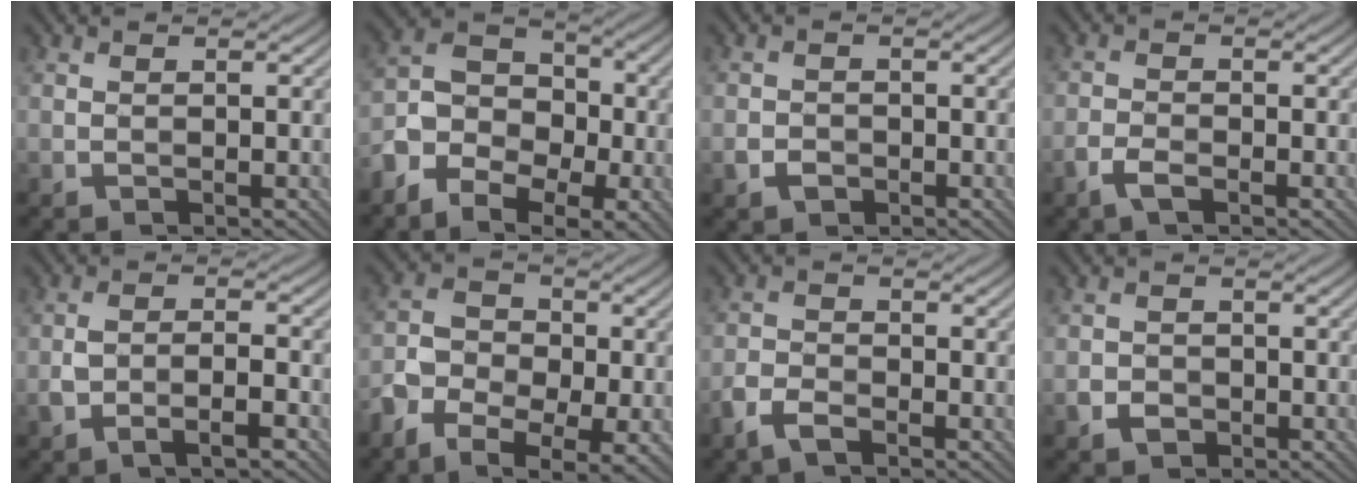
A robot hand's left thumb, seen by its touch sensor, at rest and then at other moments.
{"total": 11.0, "force": [-5.3, 7.2, 6.3], "torque": [-0.136, -0.020, -0.112]}
{"total": 2.0, "force": [-1.1, 1.5, 0.8], "torque": [-0.015, -0.004, -0.021]}
{"total": 2.5, "force": [-1.6, 0.9, 1.7], "torque": [-0.040, -0.002, -0.036]}
{"total": 4.7, "force": [-2.4, 1.7, 3.6], "torque": [-0.074, 0.000, -0.046]}
{"total": 10.1, "force": [-5.1, 6.3, 6.1], "torque": [-0.129, -0.020, -0.105]}
{"total": 3.6, "force": [-2.5, 1.5, 2.1], "torque": [-0.048, -0.004, -0.059]}
{"total": 2.4, "force": [-1.2, 1.9, 0.9], "torque": [-0.012, -0.002, -0.025]}